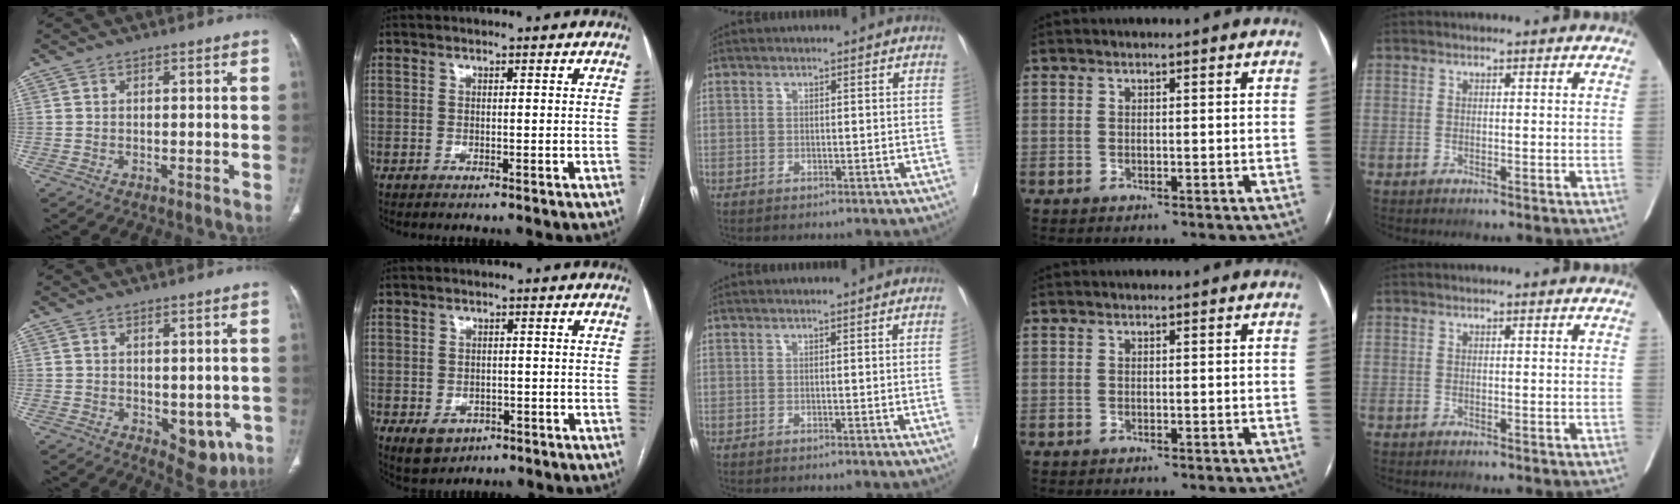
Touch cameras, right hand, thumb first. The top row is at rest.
{"thumb": {"total": 6.7, "force": [-1.2, 4.0, 5.2], "torque": [-0.033, -0.012, -0.001]}, "index": {"total": 4.2, "force": [-1.7, 3.5, 1.6], "torque": [-0.020, 0.001, -0.011]}, "middle": {"total": 1.3, "force": [-0.3, -0.4, 1.2], "torque": [-0.012, 0.000, -0.005]}}